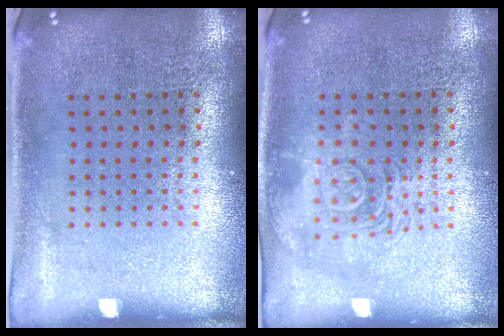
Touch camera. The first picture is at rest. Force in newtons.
{"total": 2.5, "press": 2.5, "slide": 0.5}